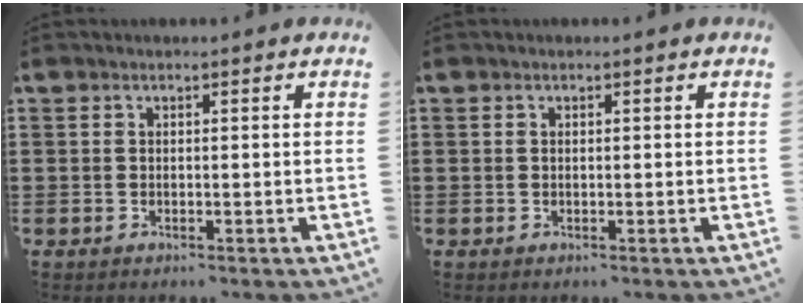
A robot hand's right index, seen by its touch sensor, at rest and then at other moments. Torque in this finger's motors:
{"motor_torque": [-0.02, -0.13, -0.03, 0.00]}